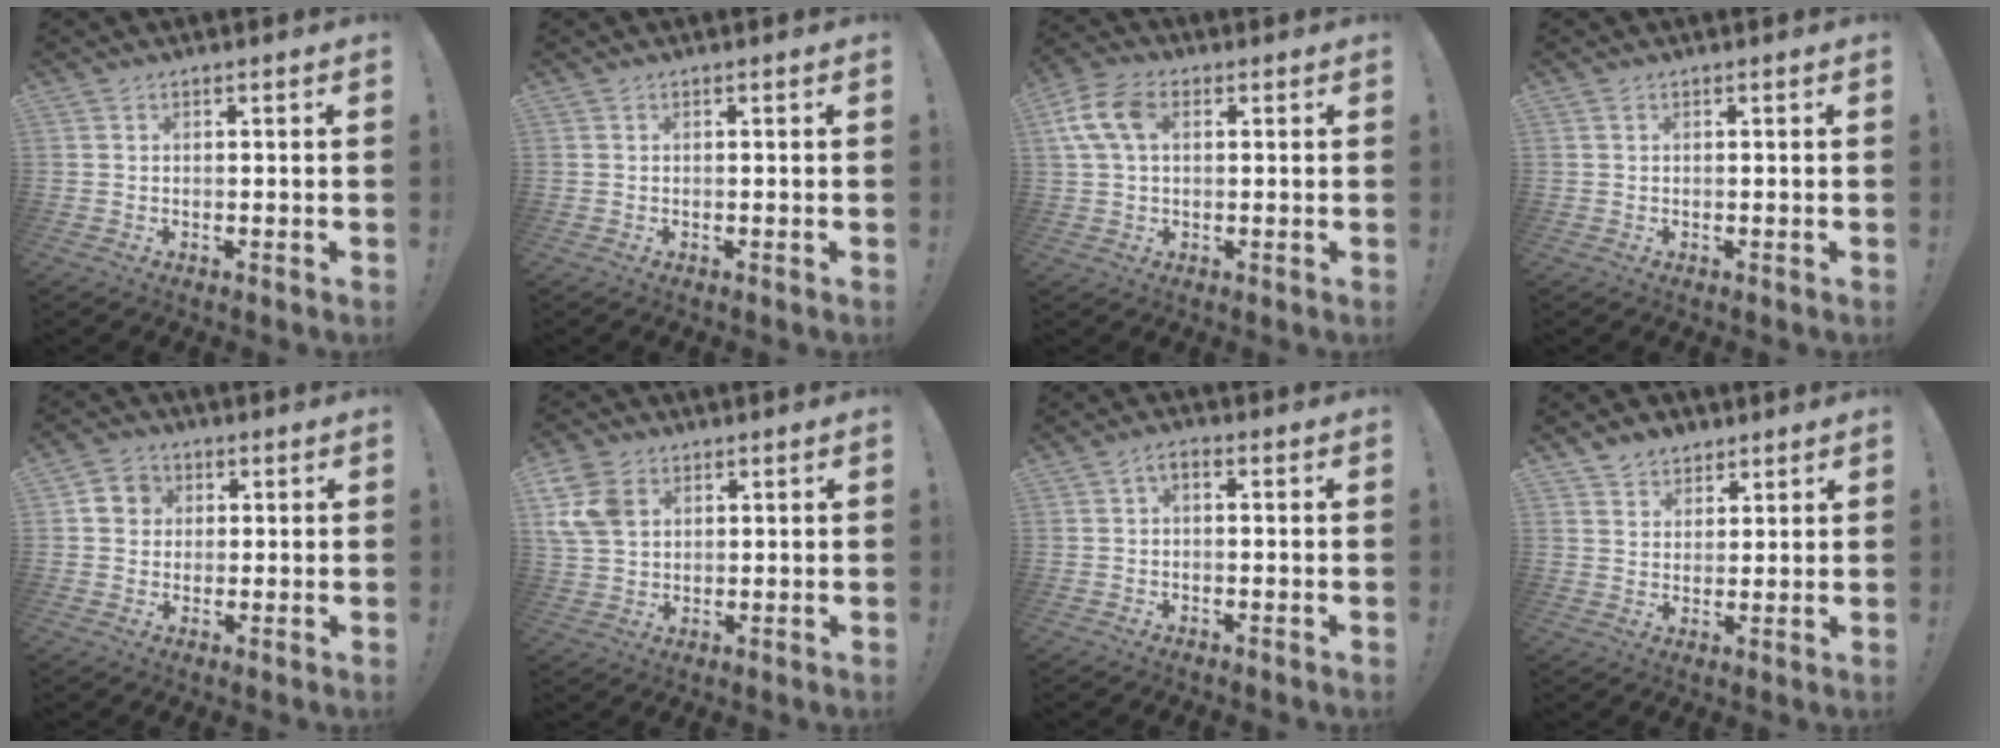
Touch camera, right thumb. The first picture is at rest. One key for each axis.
{"total": 0.0}
{"total": 10.5, "fx": 2.6, "fy": 6.7, "fz": 7.7, "tx": -0.158, "ty": 0.010, "tz": 0.053}
{"total": 0.0}
{"total": 6.1, "fx": 1.1, "fy": 5.7, "fz": 2.0, "tx": -0.029, "ty": 0.009, "tz": 0.022}
{"total": 10.6, "fx": 3.6, "fy": 7.8, "fz": 6.3, "tx": -0.135, "ty": 0.003, "tz": 0.074}
{"total": 2.1, "fx": -0.8, "fy": 0.8, "fz": 1.7, "tx": -0.032, "ty": 0.006, "tz": -0.014}
{"total": 5.4, "fx": 3.9, "fy": 3.7, "fz": 0.4, "tx": 0.003, "ty": -0.028, "tz": 0.073}